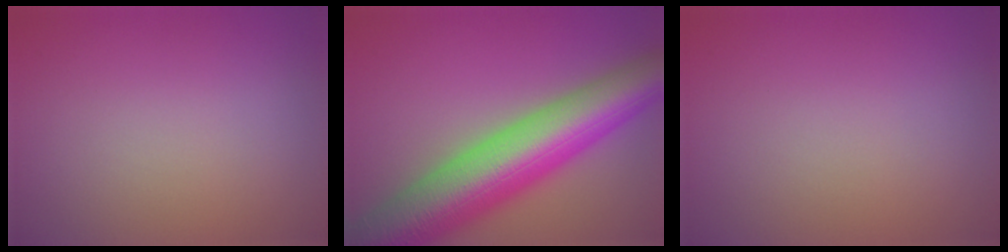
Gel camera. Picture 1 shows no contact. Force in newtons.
{"total": 12.8, "press": 12.8, "slide": 0.2}
{"total": 0.0}